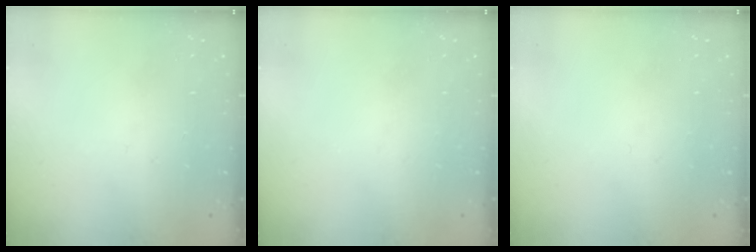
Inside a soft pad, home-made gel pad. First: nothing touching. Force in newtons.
{"total": 0.0}
{"total": 0.0}